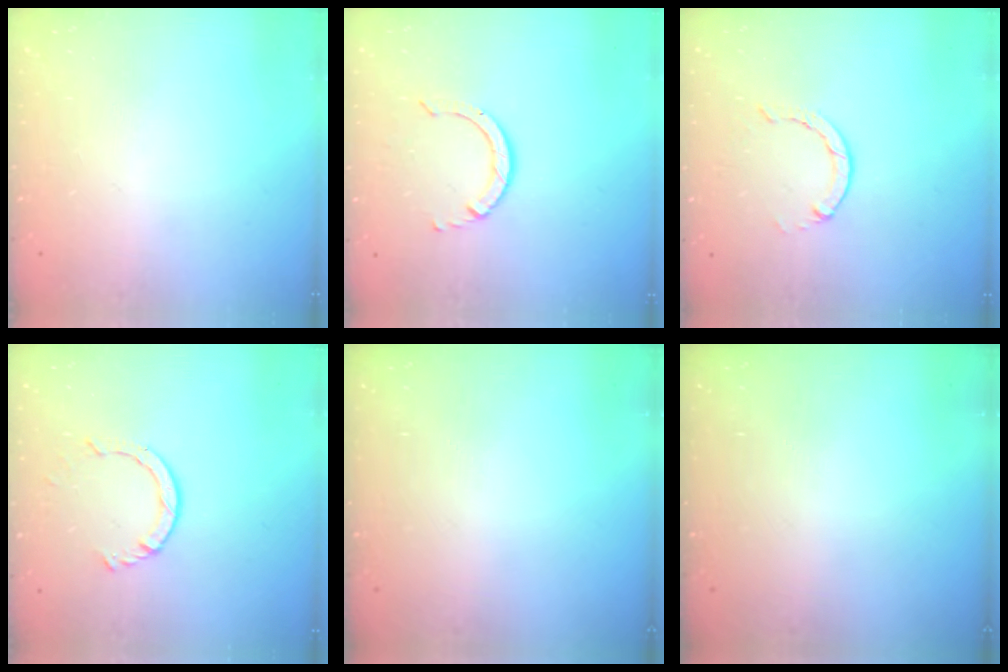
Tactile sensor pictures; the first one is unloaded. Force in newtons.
{"total": 3.6, "press": 3.6, "slide": 0.6}
{"total": 1.3, "press": 1.2, "slide": 0.3}
{"total": 3.2, "press": 3.2, "slide": 0.3}
{"total": 0.0}
{"total": 0.0}